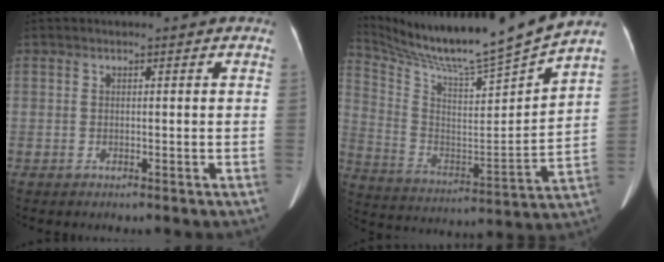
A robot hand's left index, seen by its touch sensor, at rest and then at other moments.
{"total": 18.6, "force": [16.9, -2.4, 7.4], "torque": [-0.150, -0.054, 0.285]}